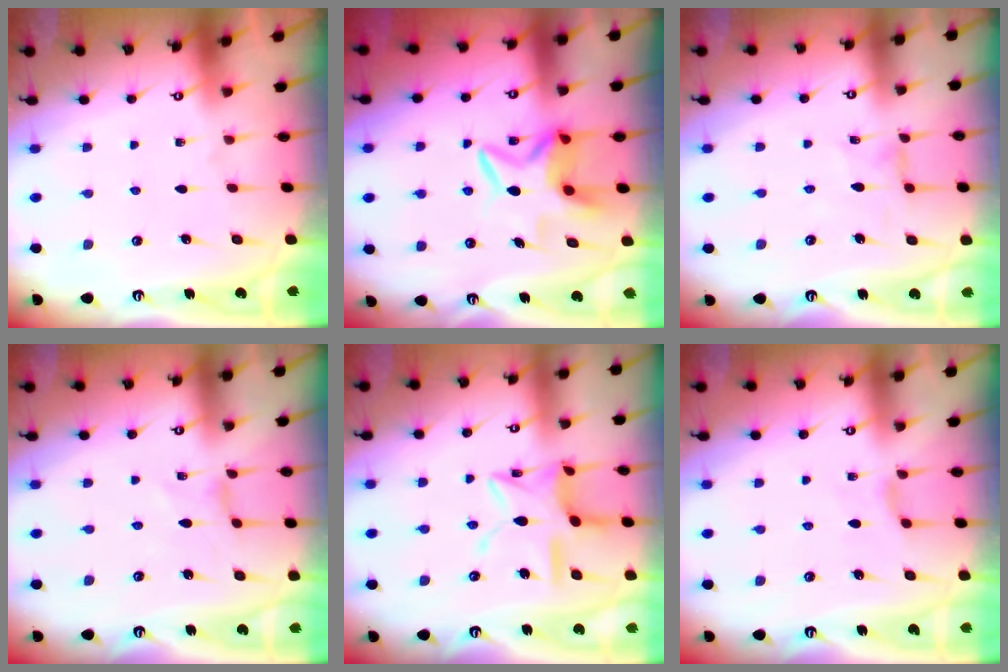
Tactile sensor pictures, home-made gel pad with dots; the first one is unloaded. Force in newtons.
{"total": 7.1, "press": 7.0, "slide": 1.1}
{"total": 1.2, "press": 1.1, "slide": 0.3}
{"total": 0.0}
{"total": 11.6, "press": 11.6, "slide": 0.7}
{"total": 2.7, "press": 2.7, "slide": 0.6}